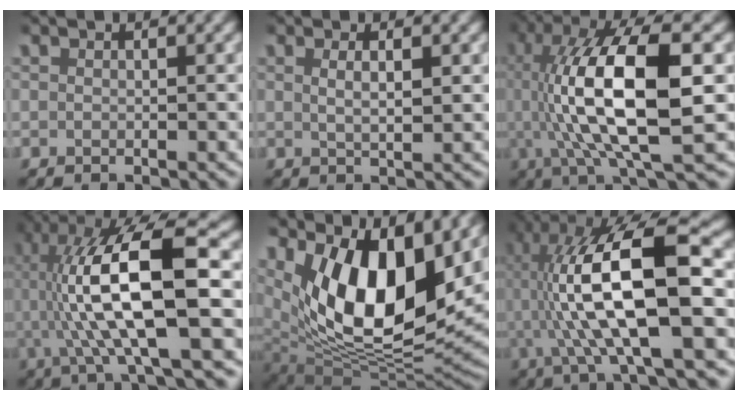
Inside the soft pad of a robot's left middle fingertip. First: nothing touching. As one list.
[{"total": 1.7, "force": [0.7, 0.3, 1.6], "torque": [-0.030, -0.007, 0.018]}, {"total": 11.8, "force": [1.2, 3.9, 11.0], "torque": [-0.204, 0.002, 0.018]}, {"total": 12.2, "force": [1.3, 4.1, 11.5], "torque": [-0.204, 0.011, 0.020]}, {"total": 16.8, "force": [3.1, 9.3, 13.6], "torque": [-0.220, -0.013, 0.057]}, {"total": 13.6, "force": [1.4, 5.0, 12.5], "torque": [-0.225, 0.009, 0.024]}]